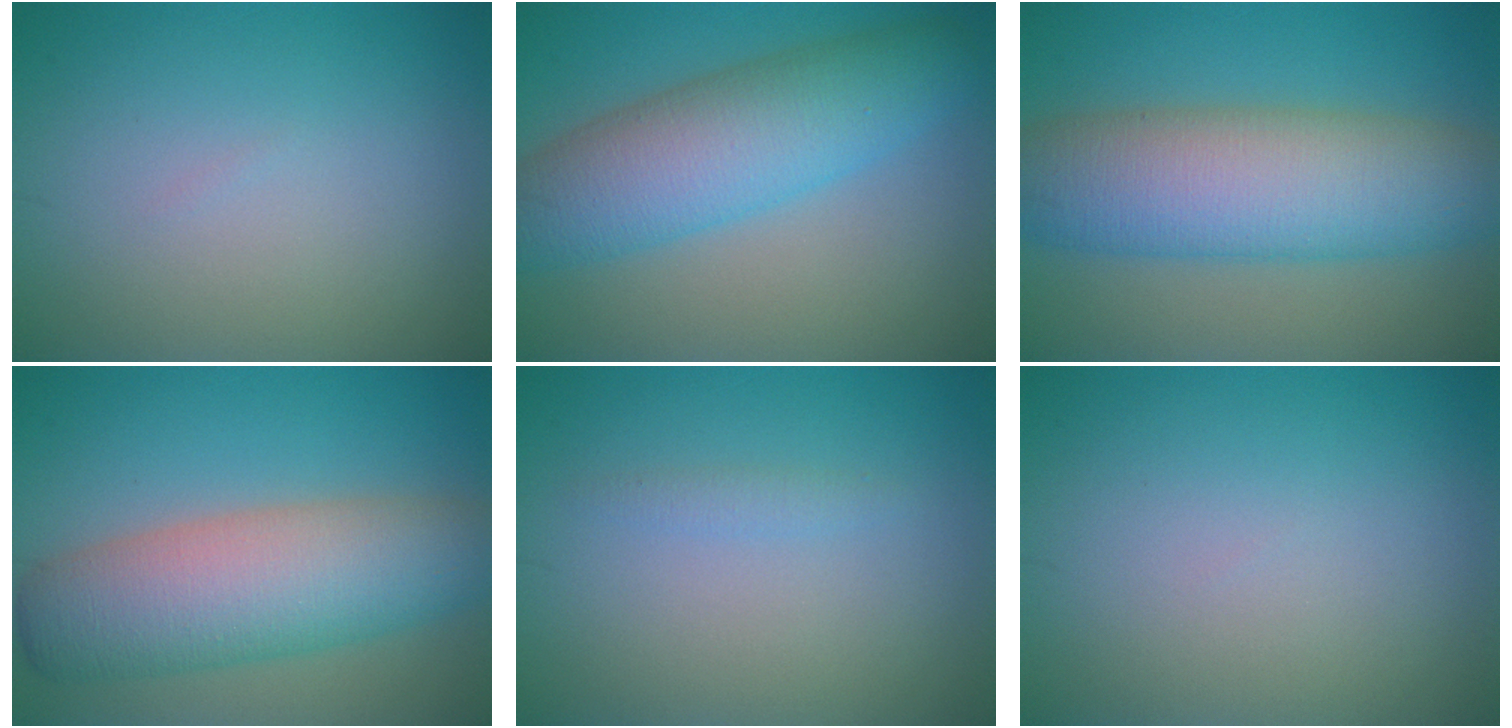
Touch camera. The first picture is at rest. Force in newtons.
{"total": 8.2, "press": 8.2, "slide": 0.1}
{"total": 10.6, "press": 10.6, "slide": 0.4}
{"total": 8.9, "press": 8.9, "slide": 0.4}
{"total": 0.8, "press": 0.8, "slide": 0.1}
{"total": 0.0}